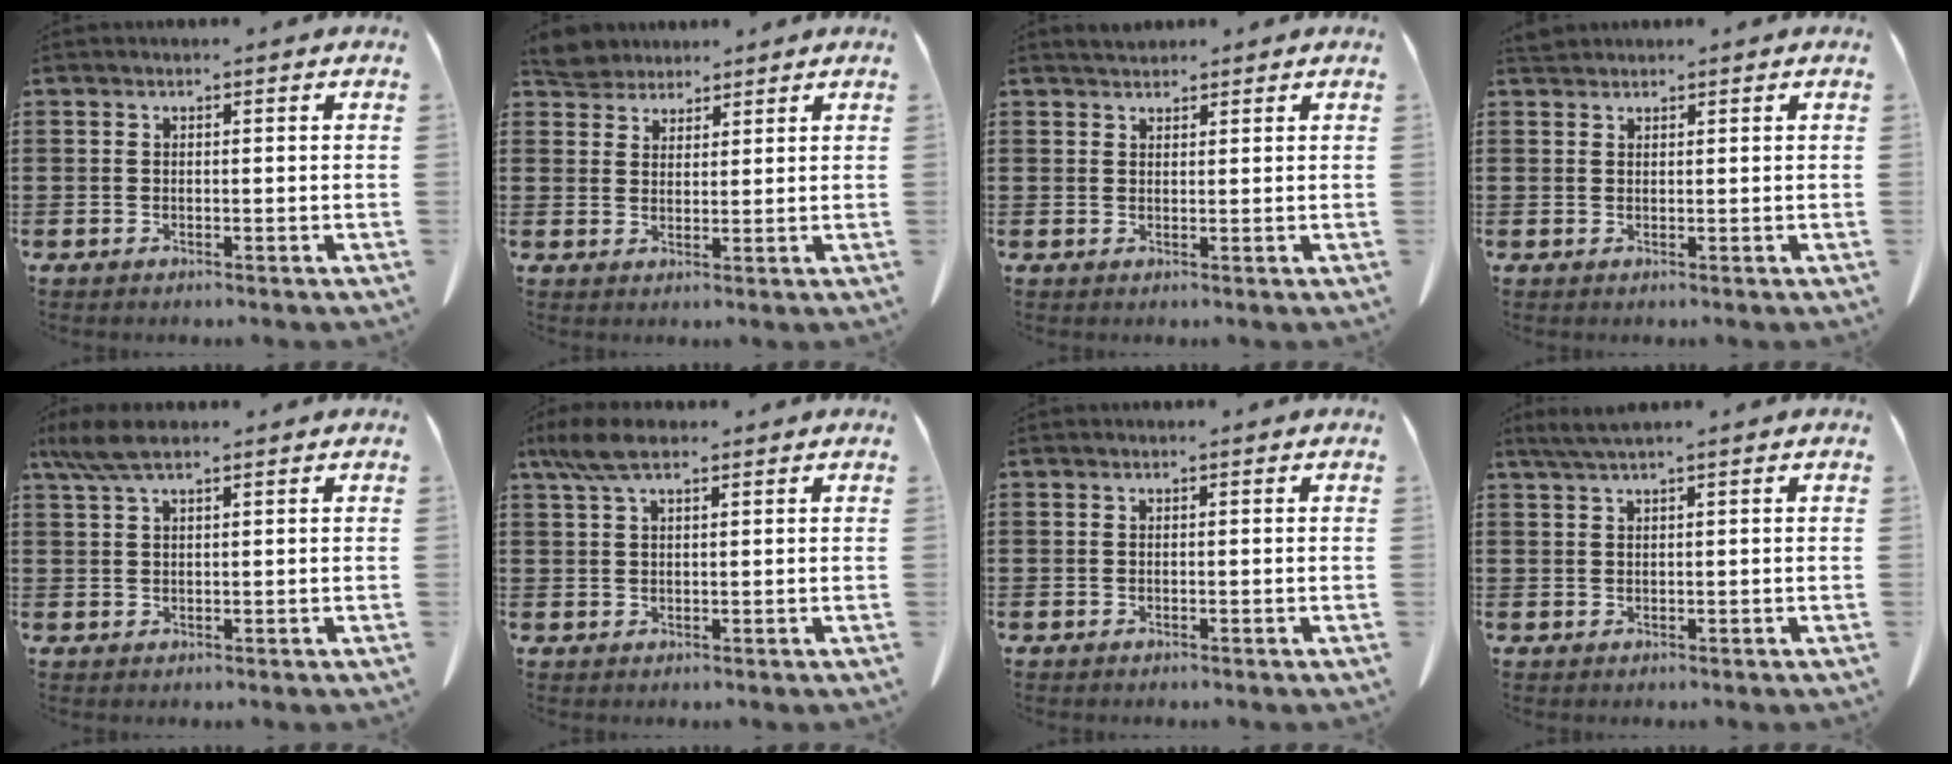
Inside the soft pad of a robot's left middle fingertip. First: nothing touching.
{"total": 4.5, "force": [4.3, 1.2, 0.6], "torque": [-0.027, -0.007, 0.083]}
{"total": 1.8, "force": [1.7, 0.5, 0.3], "torque": [-0.008, 0.004, 0.033]}
{"total": 1.5, "force": [1.4, 0.4, 0.4], "torque": [-0.012, 0.002, 0.029]}
{"total": 4.3, "force": [2.8, 0.9, 3.2], "torque": [-0.074, 0.000, 0.049]}
{"total": 5.1, "force": [3.0, 1.6, 3.8], "torque": [-0.087, 0.001, 0.054]}
{"total": 0.0}
{"total": 1.9, "force": [1.4, -0.2, 1.3], "torque": [-0.026, -0.002, 0.027]}